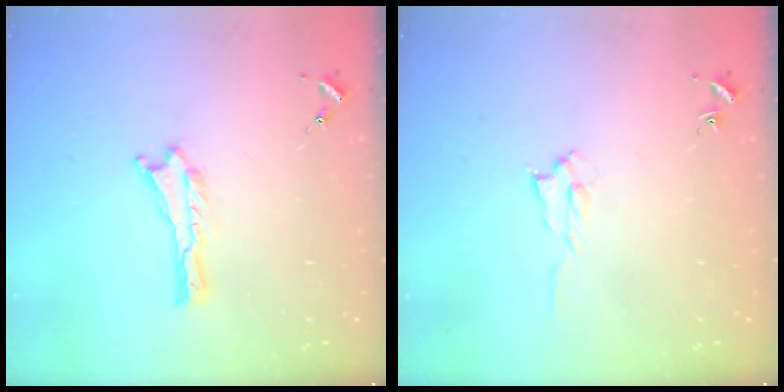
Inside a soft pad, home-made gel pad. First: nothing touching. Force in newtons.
{"total": 1.4, "press": 1.4, "slide": 0.2}